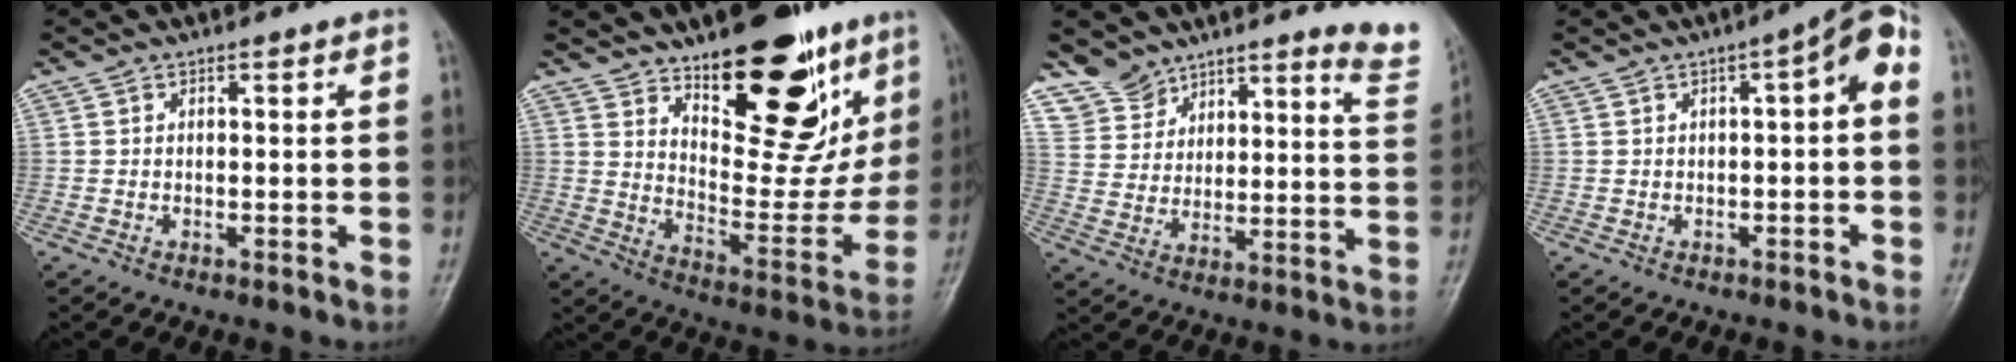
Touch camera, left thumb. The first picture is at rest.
{"total": 23.3, "force": [13.6, 10.0, 16.0], "torque": [-0.167, -0.077, 0.209]}
{"total": 13.1, "force": [12.3, 4.3, 1.0], "torque": [0.035, -0.103, 0.170]}
{"total": 5.3, "force": [0.0, 1.7, 5.0], "torque": [-0.060, 0.033, -0.010]}